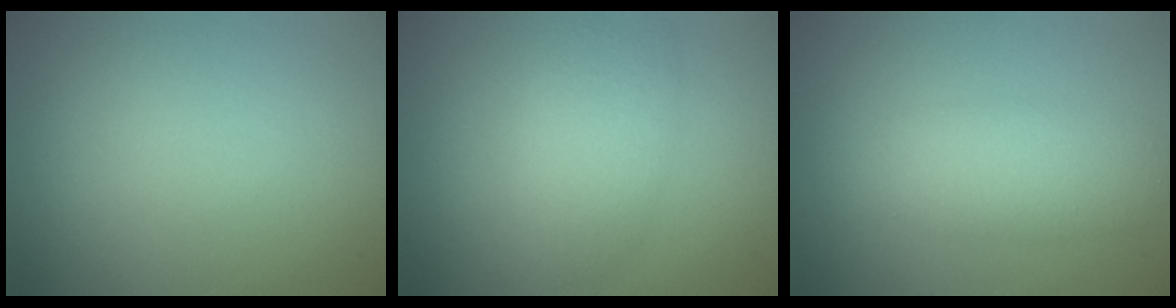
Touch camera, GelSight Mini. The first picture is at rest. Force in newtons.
{"total": 3.5, "press": 3.5, "slide": 0.1}
{"total": 3.6, "press": 3.6, "slide": 0.1}